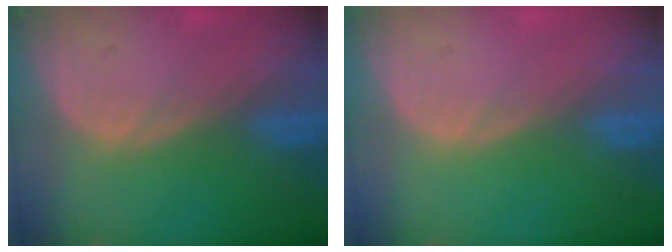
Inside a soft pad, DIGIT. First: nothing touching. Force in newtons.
{"total": 0.0}